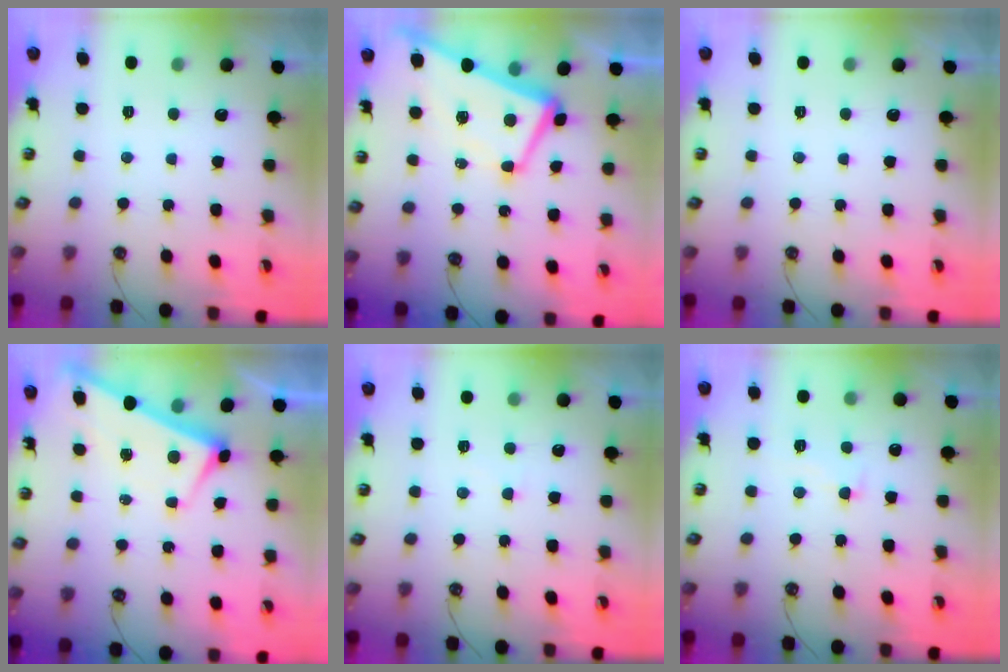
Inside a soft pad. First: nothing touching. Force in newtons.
{"total": 2.9, "press": 2.8, "slide": 0.9}
{"total": 0.0}
{"total": 1.0, "press": 0.9, "slide": 0.4}
{"total": 4.5, "press": 4.5, "slide": 0.7}
{"total": 2.1, "press": 2.0, "slide": 0.8}